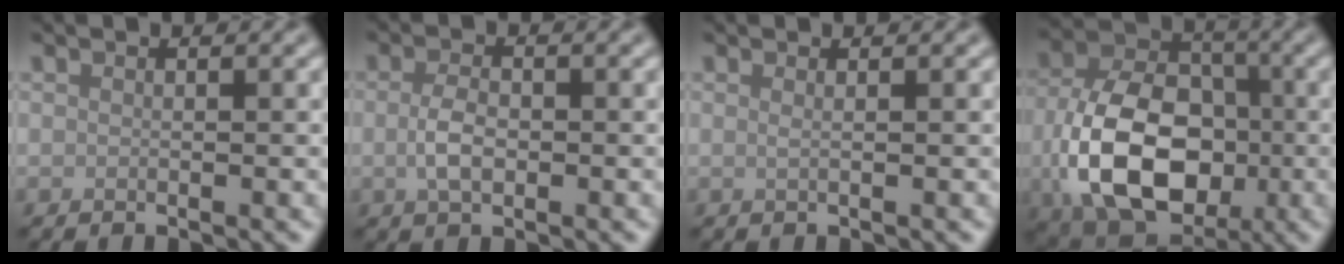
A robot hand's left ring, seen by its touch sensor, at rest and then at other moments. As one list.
[{"total": 2.6, "force": [-0.3, 1.4, 2.1], "torque": [-0.046, -0.001, -0.008]}, {"total": 0.9, "force": [0.3, 0.4, 0.8], "torque": [-0.008, -0.003, -0.002]}, {"total": 12.6, "force": [-2.7, 8.6, 8.7], "torque": [-0.172, -0.019, -0.052]}]